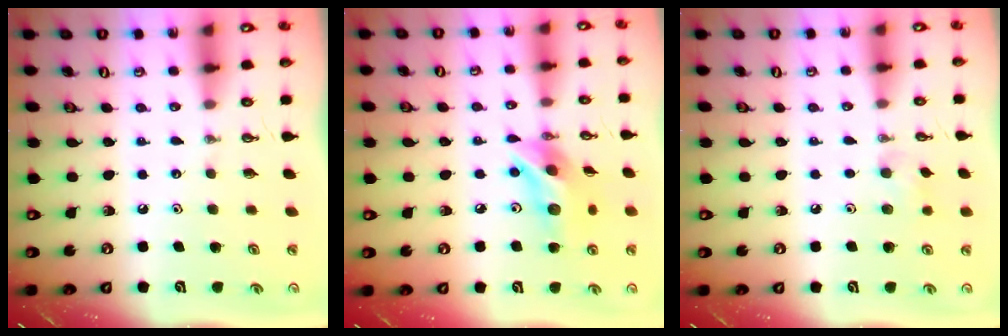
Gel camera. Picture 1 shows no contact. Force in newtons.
{"total": 13.2, "press": 13.1, "slide": 0.9}
{"total": 6.3, "press": 6.2, "slide": 0.9}